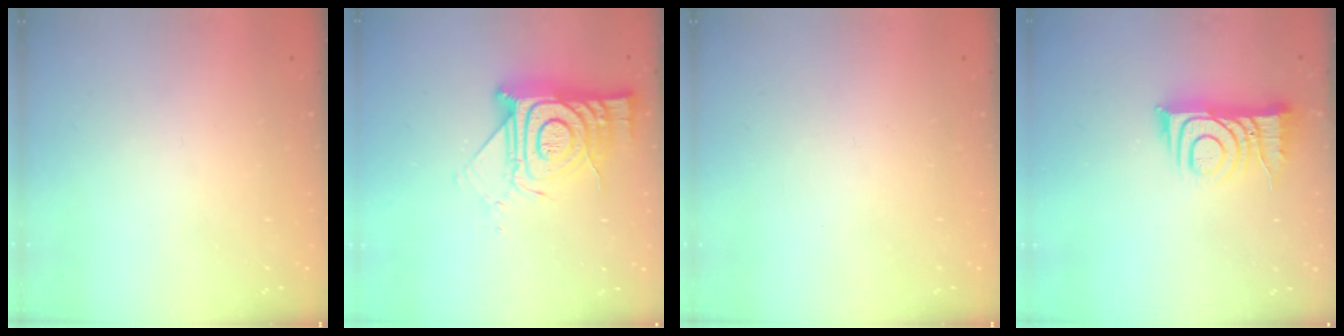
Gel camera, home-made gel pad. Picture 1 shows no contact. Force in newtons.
{"total": 16.3, "press": 16.2, "slide": 1.5}
{"total": 1.6, "press": 1.6, "slide": 0.1}
{"total": 10.4, "press": 10.4, "slide": 1.0}